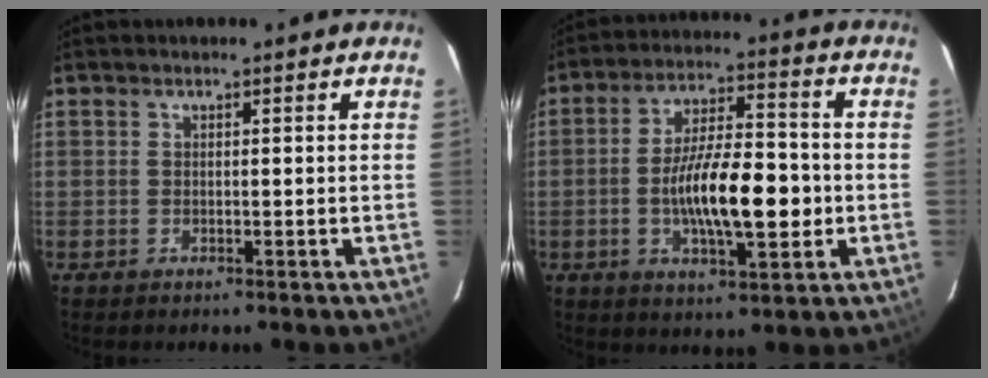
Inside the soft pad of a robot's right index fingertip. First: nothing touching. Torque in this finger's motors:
{"motor_torque": [1.35, -0.60, 0.63, 0.21]}